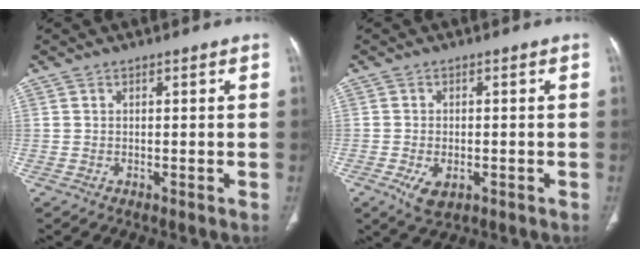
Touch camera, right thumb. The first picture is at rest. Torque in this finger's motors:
{"motor_torque": [-0.10, 0.13, -0.03, 0.32, 0.00]}